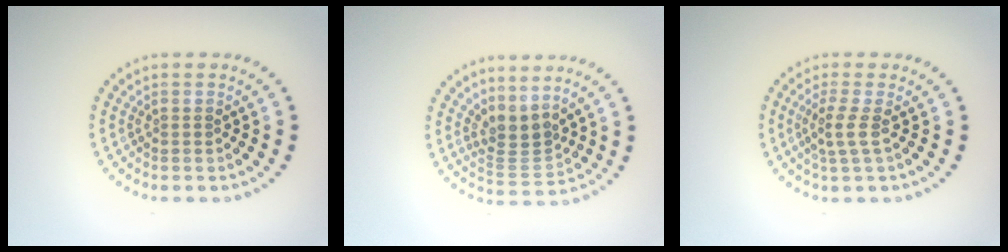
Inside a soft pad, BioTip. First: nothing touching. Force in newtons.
{"total": 2.8, "press": 1.9, "slide": 2.1}
{"total": 1.9, "press": 1.3, "slide": 1.3}